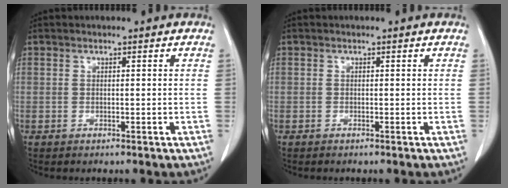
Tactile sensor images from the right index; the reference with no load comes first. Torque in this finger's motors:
{"motor_torque": [-0.14, 0.13, -0.03, -0.01]}